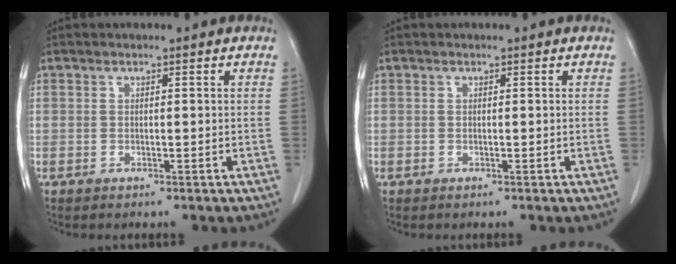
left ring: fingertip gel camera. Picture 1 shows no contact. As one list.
[{"total": 0.0}]